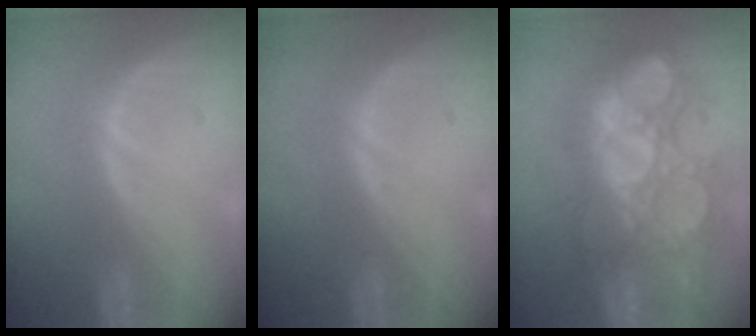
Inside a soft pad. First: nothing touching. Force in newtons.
{"total": 0.0}
{"total": 11.8, "press": 11.2, "slide": 3.7}